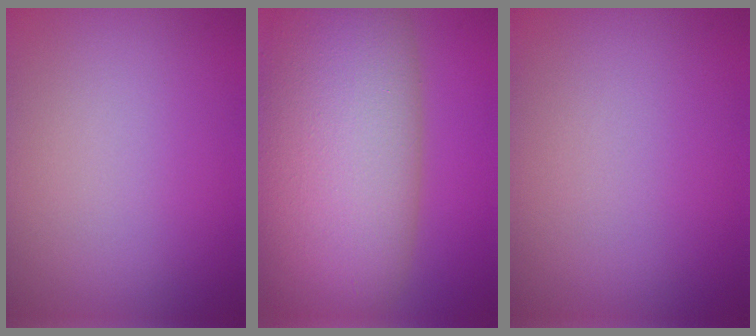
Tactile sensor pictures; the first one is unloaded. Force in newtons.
{"total": 14.1, "press": 14.1, "slide": 0.8}
{"total": 0.0}